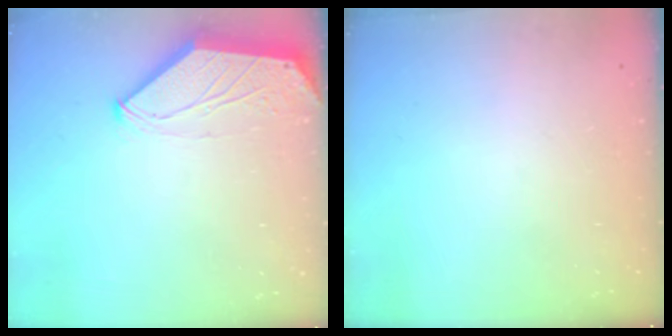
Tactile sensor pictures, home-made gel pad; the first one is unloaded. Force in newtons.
{"total": 0.0}